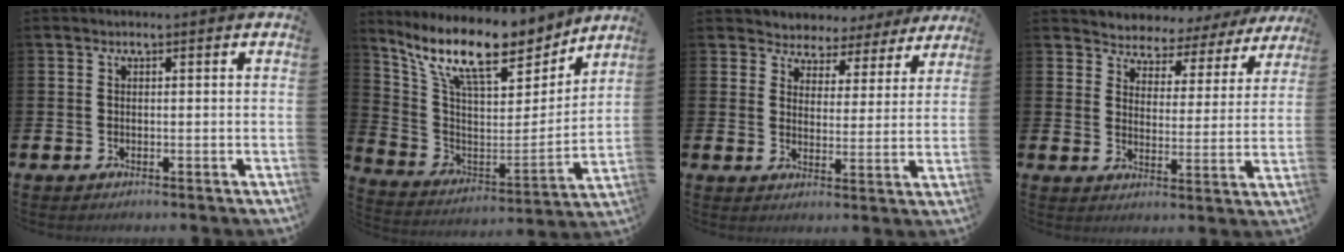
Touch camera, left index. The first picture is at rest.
{"total": 13.5, "force": [11.2, 3.8, 6.6], "torque": [-0.165, -0.071, 0.195]}
{"total": 4.2, "force": [3.8, 1.7, -0.5], "torque": [-0.015, -0.034, 0.062]}
{"total": 3.6, "force": [3.3, 1.4, -0.5], "torque": [-0.021, -0.034, 0.050]}